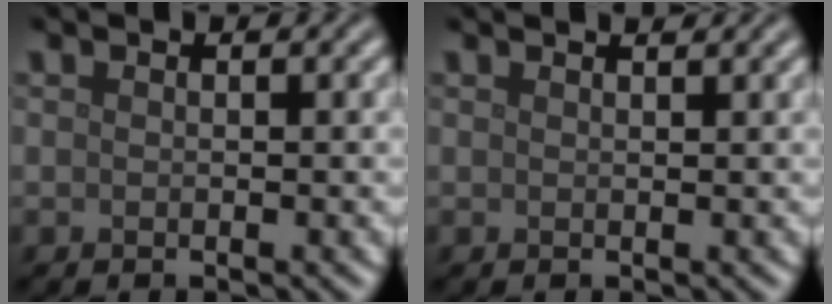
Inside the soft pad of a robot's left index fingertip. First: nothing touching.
{"total": 1.5, "force": [1.4, 0.4, 0.6], "torque": [-0.005, -0.001, 0.006]}